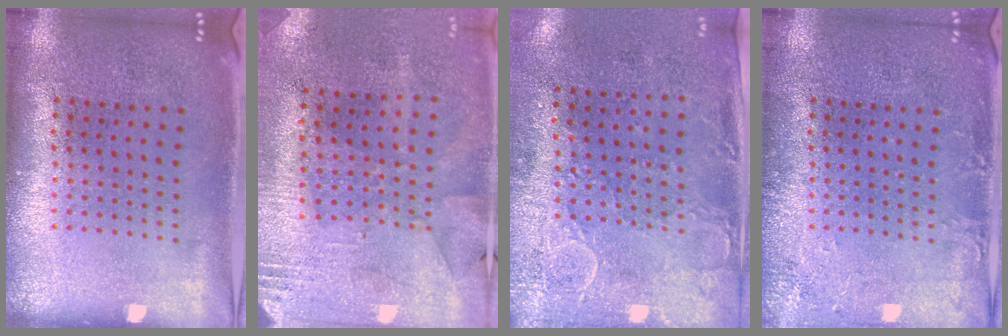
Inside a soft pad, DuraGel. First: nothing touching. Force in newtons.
{"total": 2.7, "press": 2.2, "slide": 1.5}
{"total": 3.0, "press": 2.3, "slide": 1.9}
{"total": 2.1, "press": 2.1, "slide": 0.1}